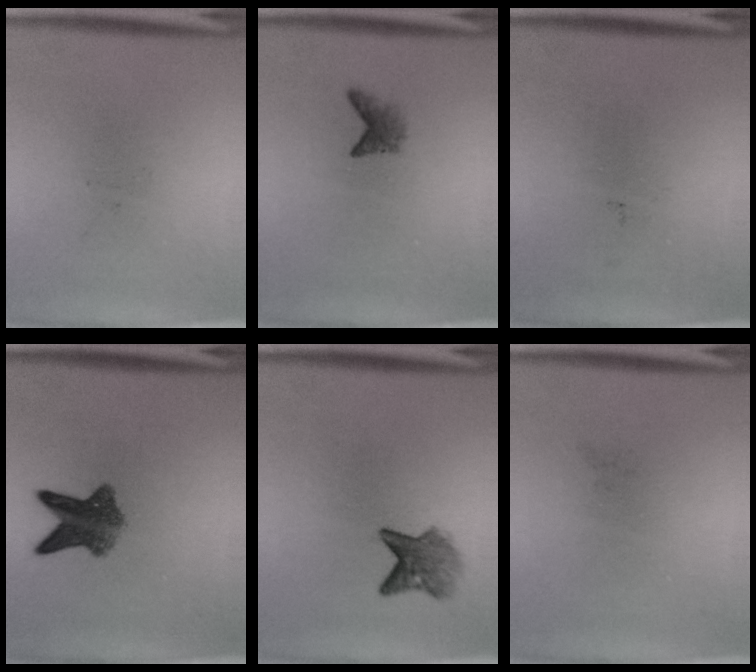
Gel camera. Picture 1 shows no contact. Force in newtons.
{"total": 1.8}
{"total": 0.0}
{"total": 6.8}
{"total": 4.0}
{"total": 0.0}